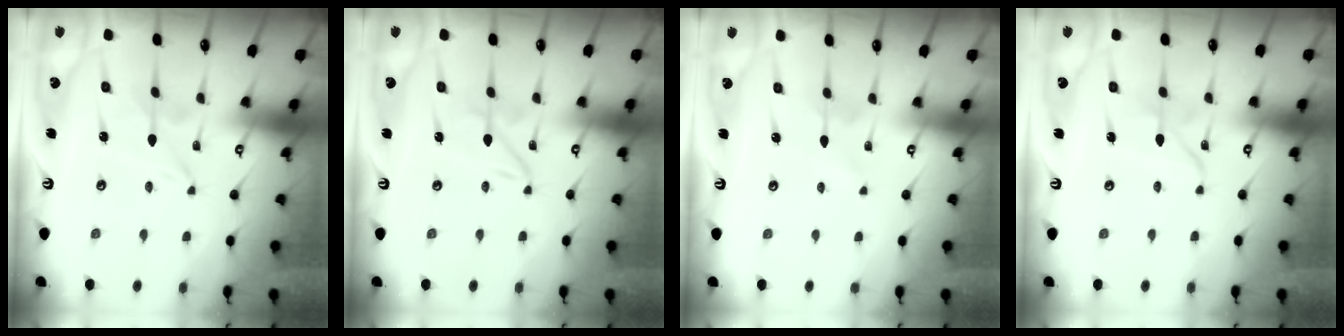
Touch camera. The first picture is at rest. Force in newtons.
{"total": 2.3, "press": 2.3, "slide": 0.2}
{"total": 1.6, "press": 1.6, "slide": 0.1}
{"total": 2.5, "press": 2.5, "slide": 0.2}